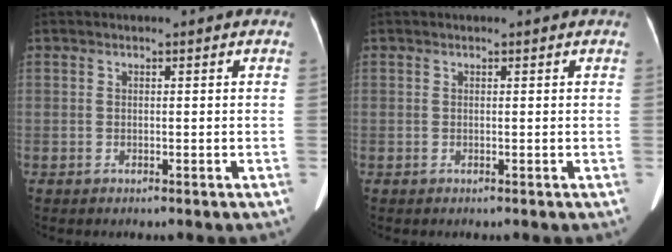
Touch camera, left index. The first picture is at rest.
{"total": 1.1, "force": [1.0, 0.0, 0.4], "torque": [-0.005, -0.007, 0.006]}